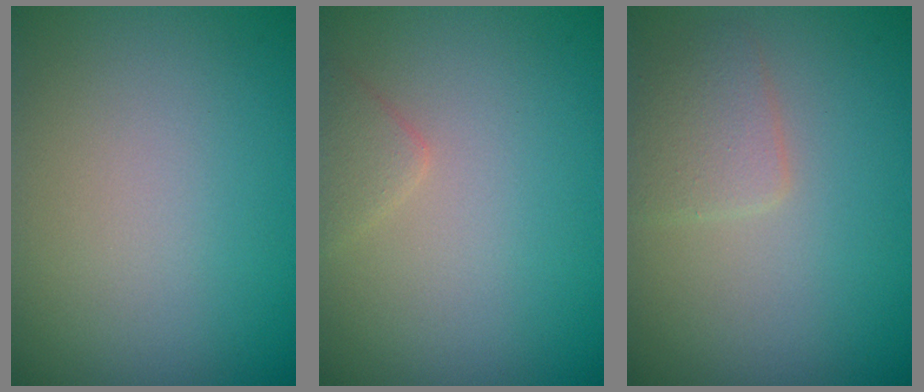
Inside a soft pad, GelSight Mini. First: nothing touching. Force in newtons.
{"total": 1.3, "press": 1.3, "slide": 0.0}
{"total": 2.2, "press": 2.2, "slide": 0.1}